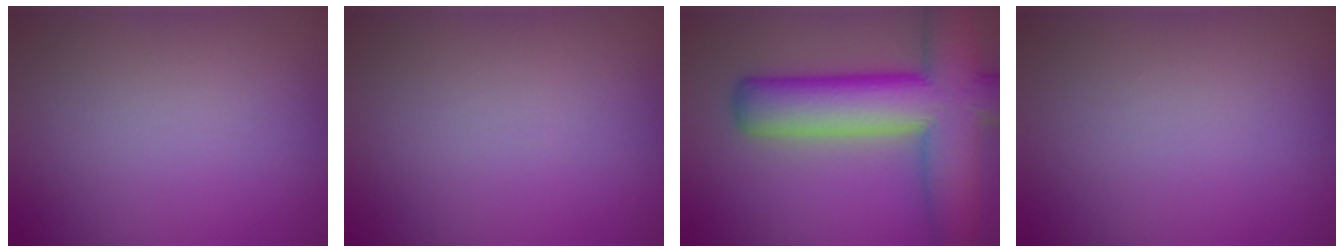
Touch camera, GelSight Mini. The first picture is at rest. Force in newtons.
{"total": 0.0}
{"total": 11.5, "press": 11.5, "slide": 0.5}
{"total": 0.0}